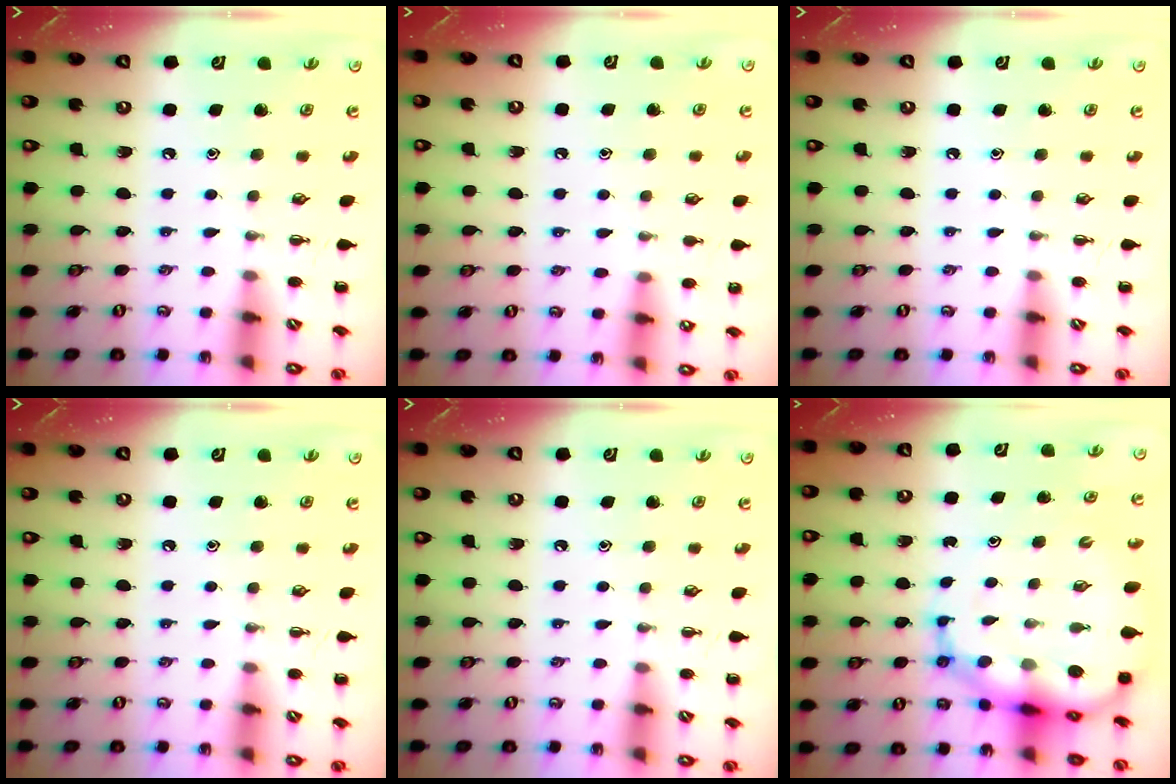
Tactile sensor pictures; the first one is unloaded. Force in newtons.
{"total": 5.8, "press": 5.4, "slide": 1.9}
{"total": 0.0}
{"total": 0.0}
{"total": 0.0}
{"total": 14.5, "press": 13.9, "slide": 4.1}